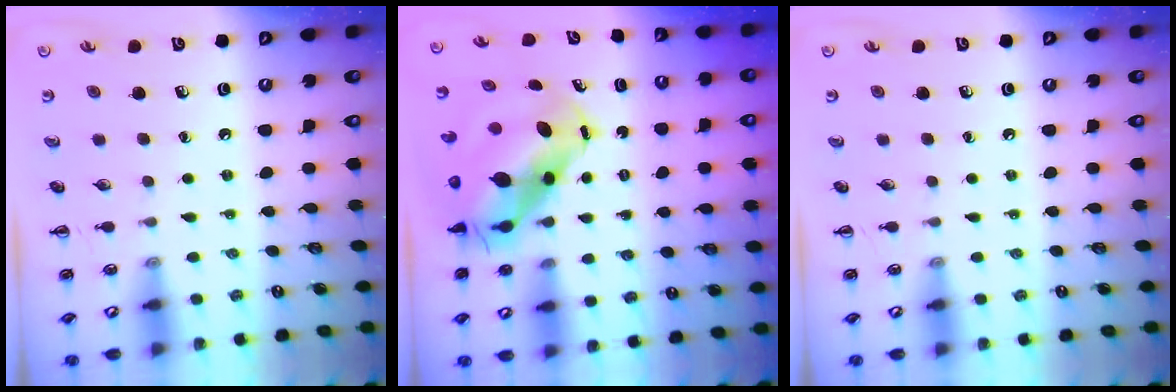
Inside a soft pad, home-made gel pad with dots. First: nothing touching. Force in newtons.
{"total": 10.3, "press": 10.1, "slide": 2.2}
{"total": 0.0}